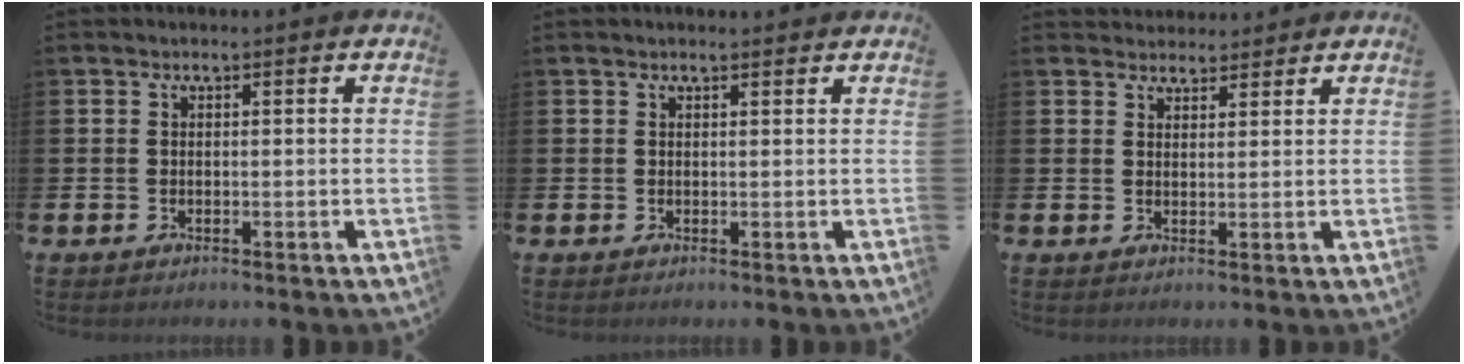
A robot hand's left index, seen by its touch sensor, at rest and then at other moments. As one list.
[{"total": 1.0, "force": [0.9, 0.1, 0.3], "torque": [0.004, -0.002, 0.014]}, {"total": 3.0, "force": [2.9, 0.9, -0.3], "torque": [0.009, -0.013, 0.052]}]